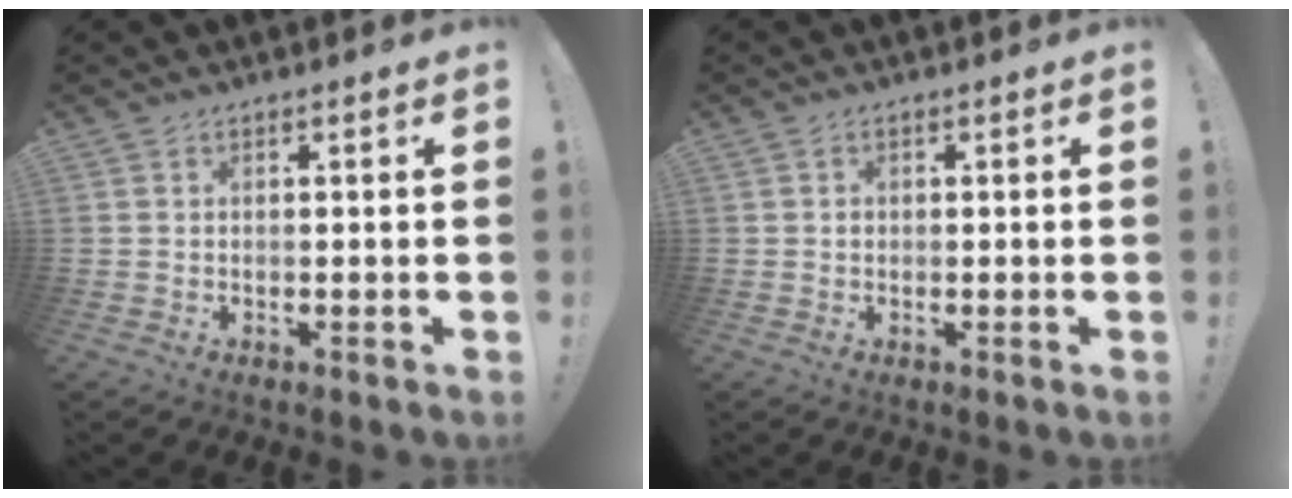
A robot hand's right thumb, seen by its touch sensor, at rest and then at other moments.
{"total": 0.7, "force": [-0.1, 0.7, 0.0], "torque": [-0.004, 0.006, -0.002]}